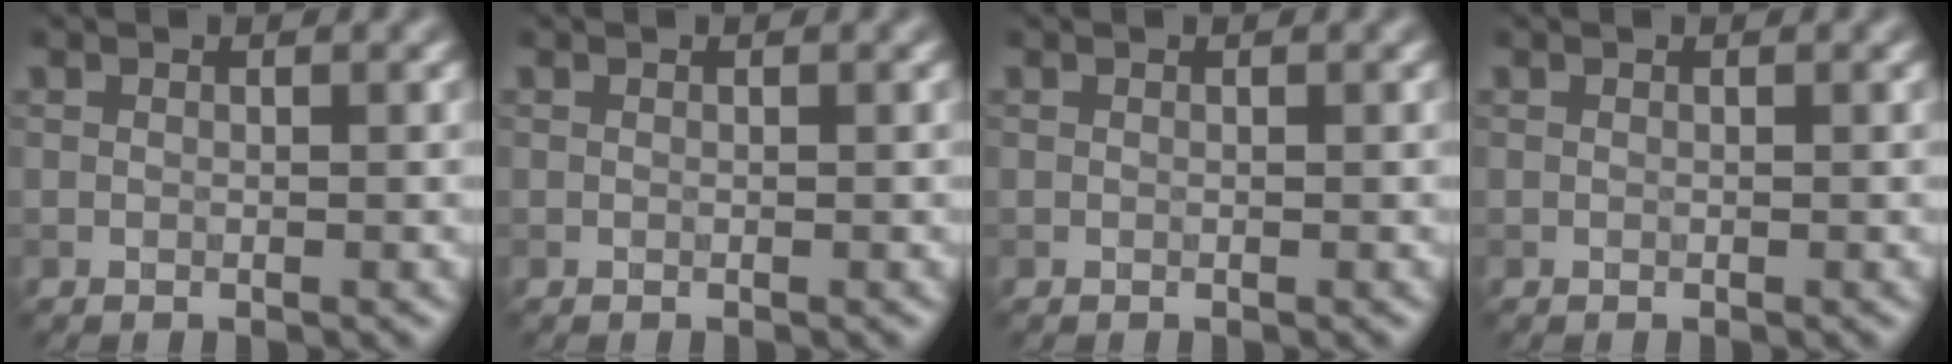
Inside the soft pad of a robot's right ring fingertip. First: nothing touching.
{"total": 0.0}
{"total": 0.0}
{"total": 0.0}